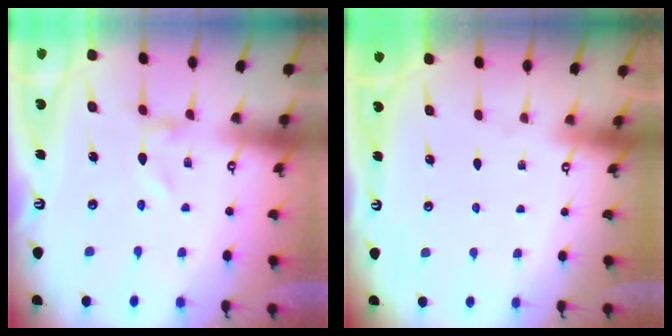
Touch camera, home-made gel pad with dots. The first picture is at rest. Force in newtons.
{"total": 0.0}